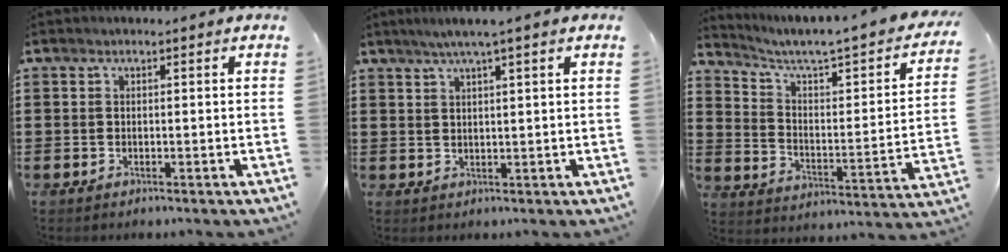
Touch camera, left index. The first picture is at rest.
{"total": 3.0, "force": [1.9, -0.3, 2.4], "torque": [-0.048, 0.002, 0.032]}
{"total": 3.6, "force": [2.2, 0.7, 2.7], "torque": [-0.068, -0.028, 0.024]}